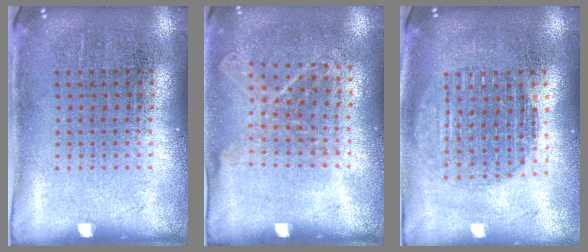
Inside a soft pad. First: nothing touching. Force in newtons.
{"total": 1.1, "press": 1.0, "slide": 0.5}
{"total": 1.7, "press": 1.5, "slide": 0.9}